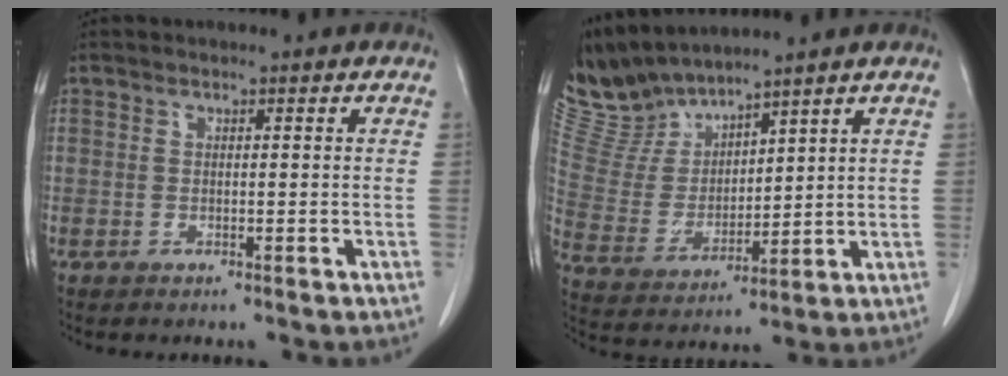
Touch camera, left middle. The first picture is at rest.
{"total": 9.1, "force": [9.0, 0.7, 0.9], "torque": [-0.046, 0.005, 0.209]}